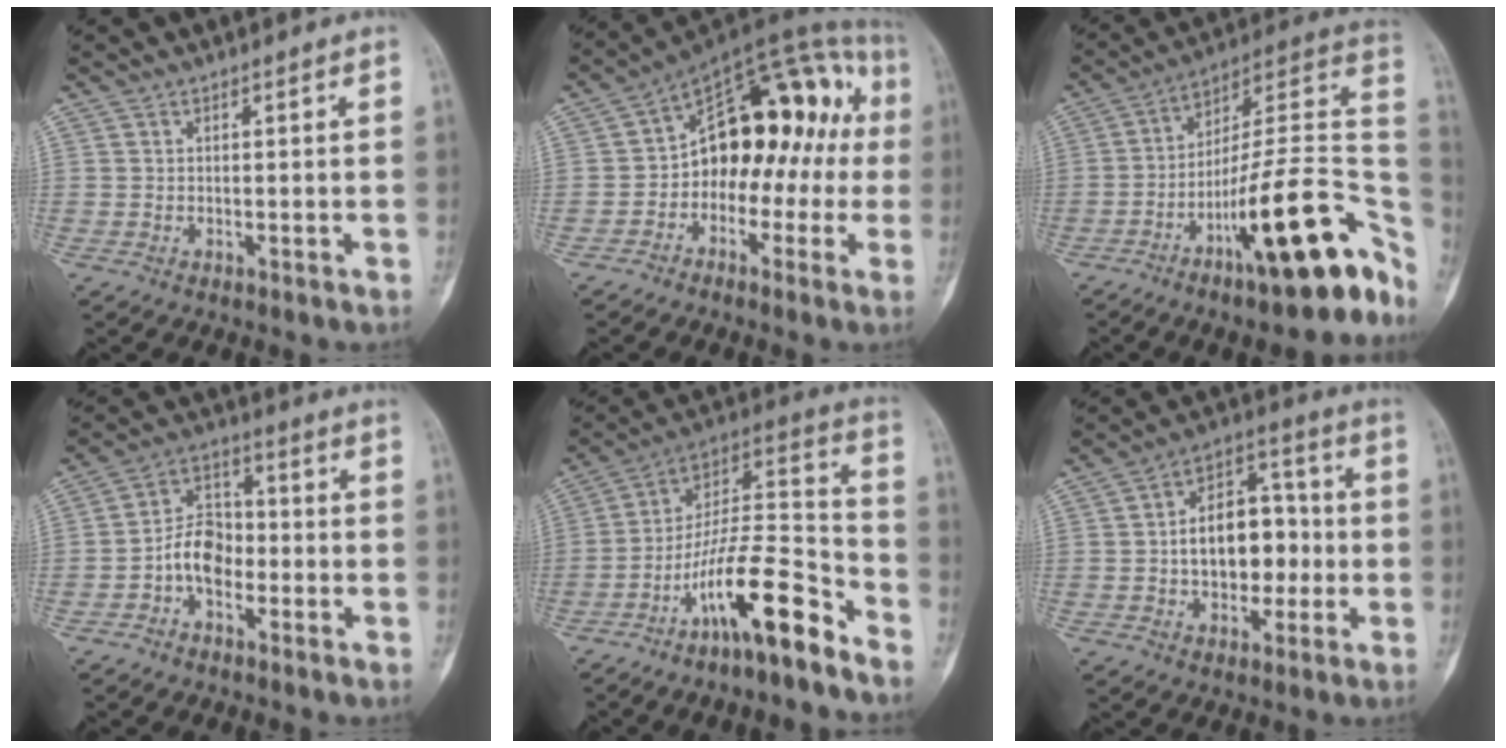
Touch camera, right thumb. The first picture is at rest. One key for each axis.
{"total": 19.0, "fx": -1.0, "fy": 12.2, "fz": 14.5, "tx": -0.145, "ty": 0.068, "tz": -0.026}
{"total": 25.0, "fx": -11.0, "fy": 6.6, "fz": 21.5, "tx": -0.240, "ty": 0.076, "tz": -0.166}
{"total": 8.1, "fx": -2.6, "fy": 5.6, "fz": 5.3, "tx": -0.076, "ty": 0.035, "tz": -0.061}
{"total": 16.5, "fx": -10.4, "fy": 4.0, "fz": 12.2, "tx": -0.209, "ty": 0.101, "tz": -0.185}
{"total": 13.5, "fx": -1.1, "fy": 9.0, "fz": 10.0, "tx": -0.110, "ty": 0.039, "tz": -0.020}